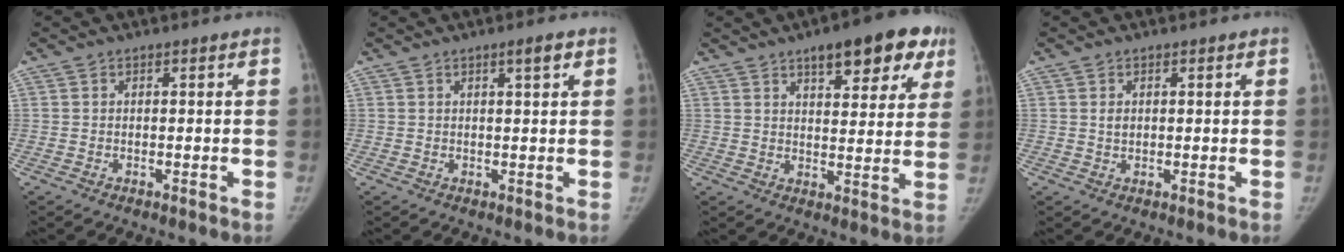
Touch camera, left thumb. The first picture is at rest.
{"total": 2.2, "force": [1.1, 0.2, 1.9], "torque": [-0.025, -0.004, 0.018]}
{"total": 14.4, "force": [8.3, 5.9, 10.1], "torque": [-0.079, -0.023, 0.107]}
{"total": 1.4, "force": [0.4, 1.0, 0.8], "torque": [-0.007, -0.003, 0.010]}